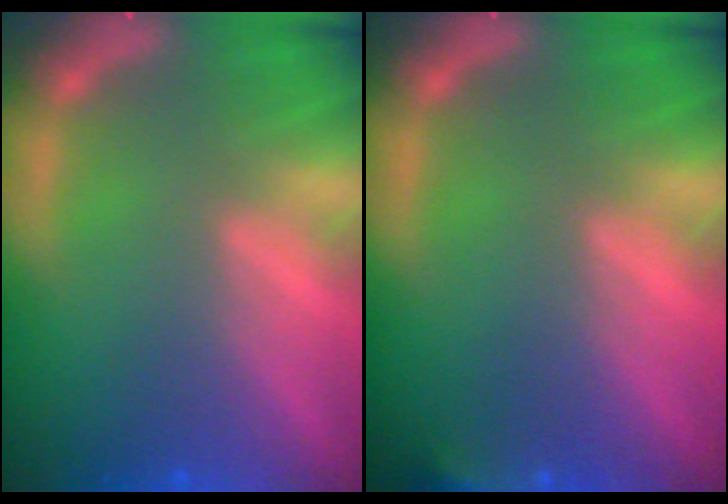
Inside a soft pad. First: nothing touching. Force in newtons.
{"total": 3.0}